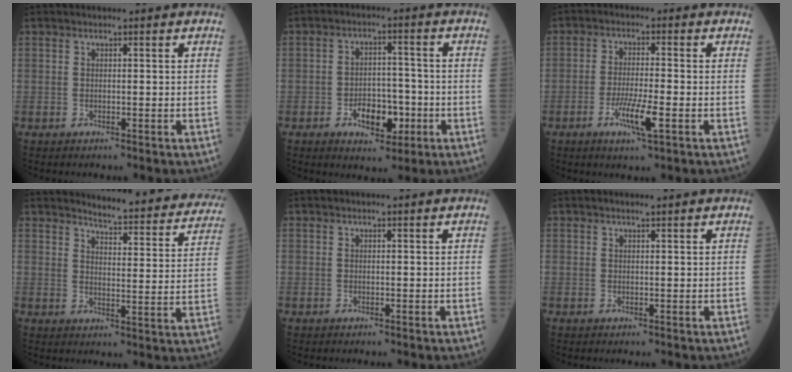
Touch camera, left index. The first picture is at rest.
{"total": 6.5, "force": [-2.6, 3.7, 4.6], "torque": [-0.074, 0.009, -0.039]}
{"total": 5.5, "force": [-2.3, 0.3, 4.9], "torque": [-0.096, -0.008, -0.043]}
{"total": 19.0, "force": [17.9, 2.7, 5.7], "torque": [-0.054, -0.073, 0.196]}
{"total": 0.0}
{"total": 1.2, "force": [0.9, 0.1, 0.7], "torque": [-0.014, 0.005, 0.016]}